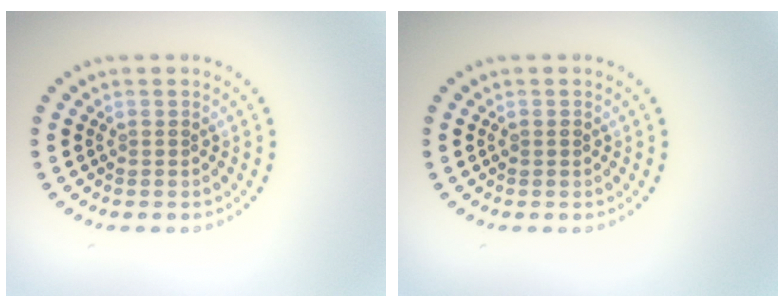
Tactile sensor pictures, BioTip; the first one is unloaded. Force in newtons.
{"total": 0.7, "press": 0.7, "slide": 0.1}